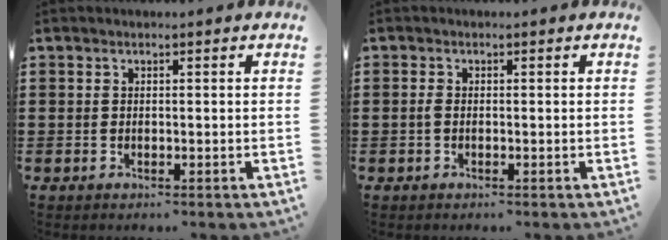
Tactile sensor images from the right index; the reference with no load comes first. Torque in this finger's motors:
{"motor_torque": [1.19, -0.18, 0.09, 0.04]}